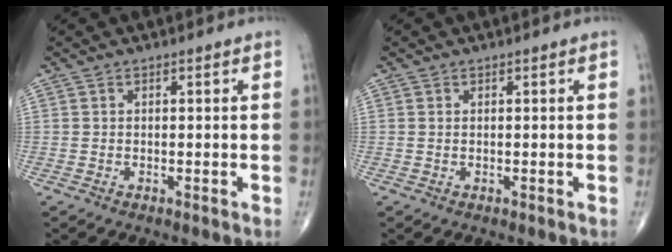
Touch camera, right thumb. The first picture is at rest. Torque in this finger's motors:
{"motor_torque": [-0.03, -0.14, 0.03, 0.13, 0.02]}